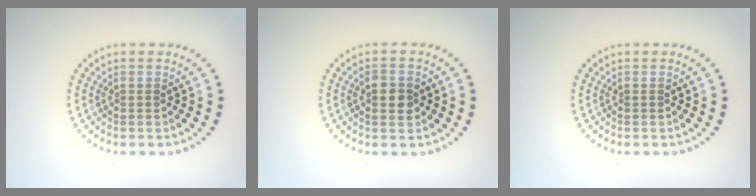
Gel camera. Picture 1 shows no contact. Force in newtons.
{"total": 2.5, "press": 2.5, "slide": 0.1}
{"total": 0.0}